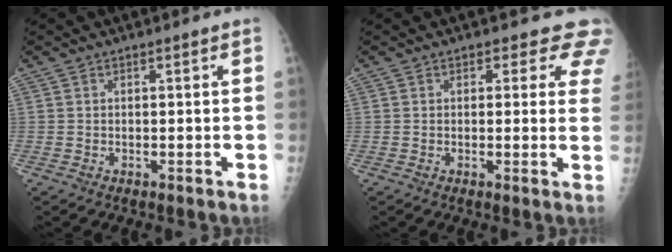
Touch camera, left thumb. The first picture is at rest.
{"total": 6.0, "force": [4.8, 3.2, 1.7], "torque": [0.026, -0.017, 0.029]}